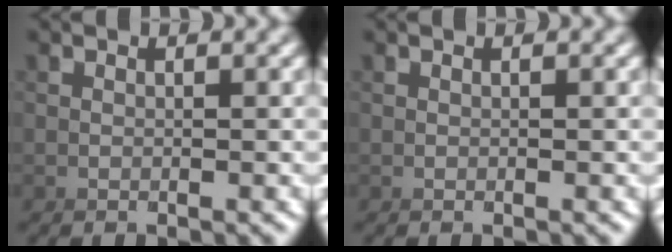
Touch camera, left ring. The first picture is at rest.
{"total": 0.0}